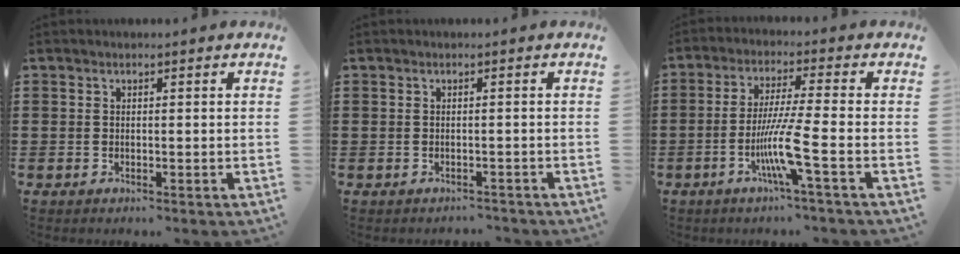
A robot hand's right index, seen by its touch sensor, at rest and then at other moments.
{"total": 0.8, "force": [-0.8, 0.4, -0.1], "torque": [-0.002, 0.003, -0.018]}
{"total": 8.2, "force": [-3.0, -0.3, 7.6], "torque": [-0.154, -0.019, -0.061]}